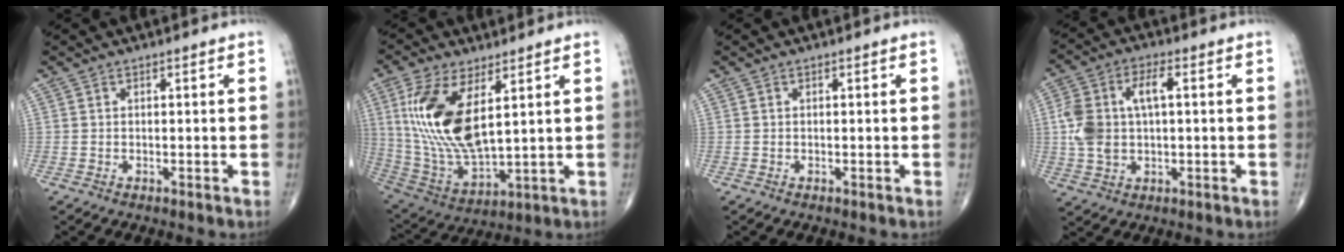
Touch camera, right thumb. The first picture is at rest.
{"total": 17.4, "force": [5.1, 7.7, 14.8], "torque": [-0.304, -0.024, 0.112]}
{"total": 0.0}
{"total": 10.7, "force": [0.9, 5.8, 8.9], "torque": [-0.192, 0.021, 0.021]}